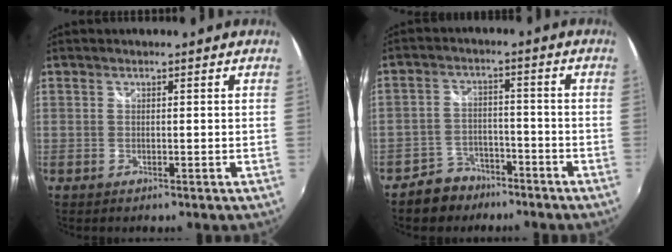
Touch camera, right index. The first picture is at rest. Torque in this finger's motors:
{"motor_torque": [0.44, -0.29, 0.10, 0.00]}